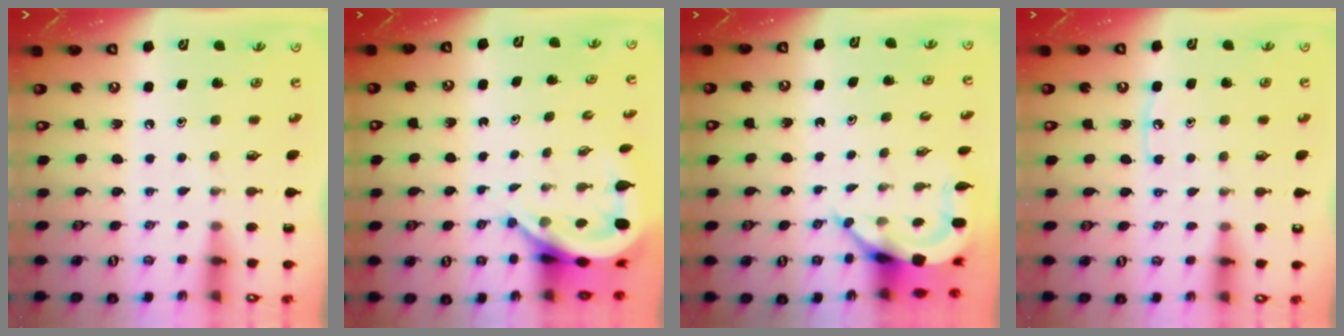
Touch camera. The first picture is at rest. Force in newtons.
{"total": 8.5, "press": 8.4, "slide": 1.0}
{"total": 6.6, "press": 6.6, "slide": 0.5}
{"total": 3.8, "press": 3.8, "slide": 0.5}